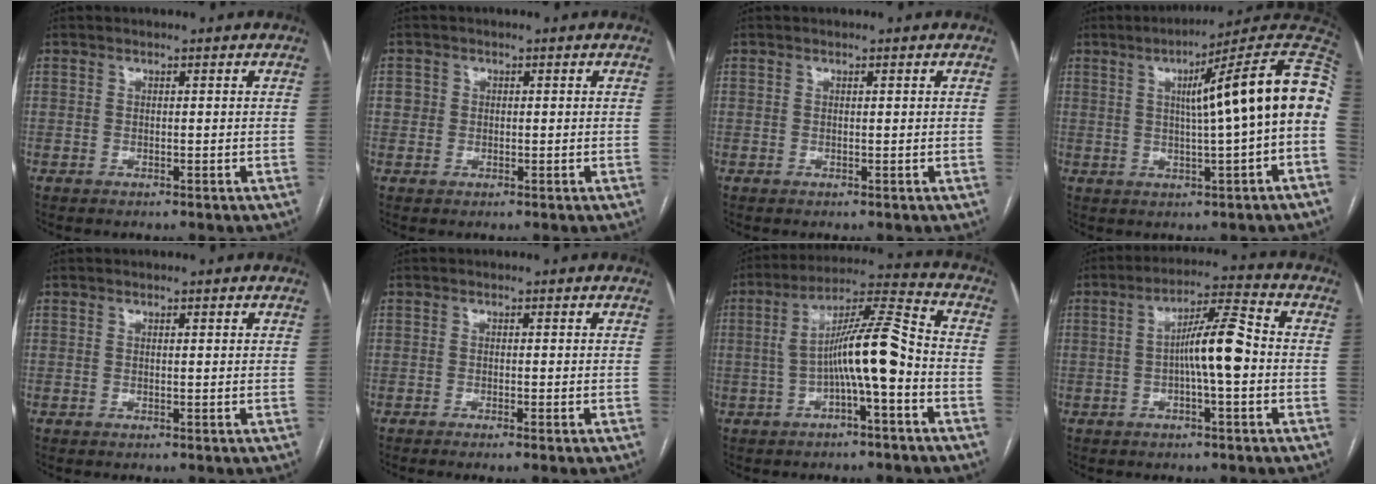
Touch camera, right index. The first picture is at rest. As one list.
[{"total": 1.8, "force": [0.2, 1.8, 0.4], "torque": [0.000, 0.010, 0.004]}, {"total": 0.0}, {"total": 15.9, "force": [1.7, -0.4, 15.8], "torque": [-0.212, 0.032, 0.015]}, {"total": 0.5, "force": [0.3, 0.0, 0.4], "torque": [-0.008, 0.001, 0.003]}, {"total": 1.3, "force": [-0.8, -0.2, 1.0], "torque": [-0.020, -0.001, -0.014]}, {"total": 10.7, "force": [-2.3, 0.7, 10.4], "torque": [-0.185, 0.030, -0.040]}, {"total": 8.4, "force": [-0.9, 0.8, 8.3], "torque": [-0.146, 0.020, -0.020]}]